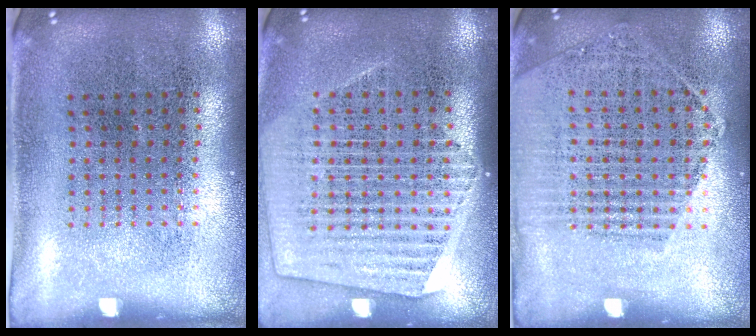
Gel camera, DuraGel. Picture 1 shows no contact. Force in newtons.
{"total": 1.6, "press": 1.4, "slide": 0.6}
{"total": 1.4, "press": 1.4, "slide": 0.1}